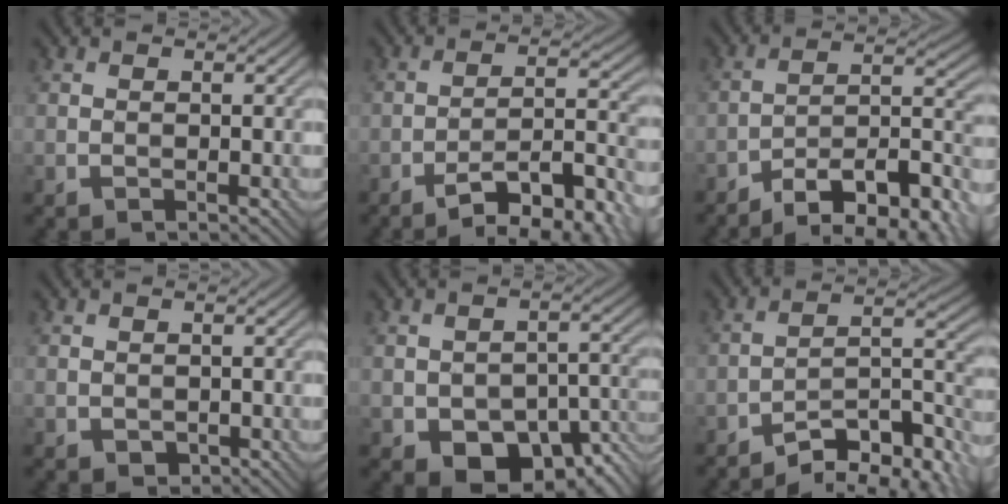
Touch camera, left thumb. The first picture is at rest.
{"total": 14.0, "force": [-9.1, 4.1, 9.8], "torque": [-0.146, 0.000, -0.131]}
{"total": 15.0, "force": [-11.3, 5.0, 8.5], "torque": [-0.133, -0.001, -0.164]}
{"total": 0.9, "force": [-0.2, 0.7, 0.4], "torque": [-0.008, -0.008, 0.001]}
{"total": 10.9, "force": [-5.9, 6.0, 6.9], "torque": [-0.104, -0.019, -0.087]}
{"total": 10.9, "force": [-8.4, 2.8, 6.4], "torque": [-0.098, 0.008, -0.146]}